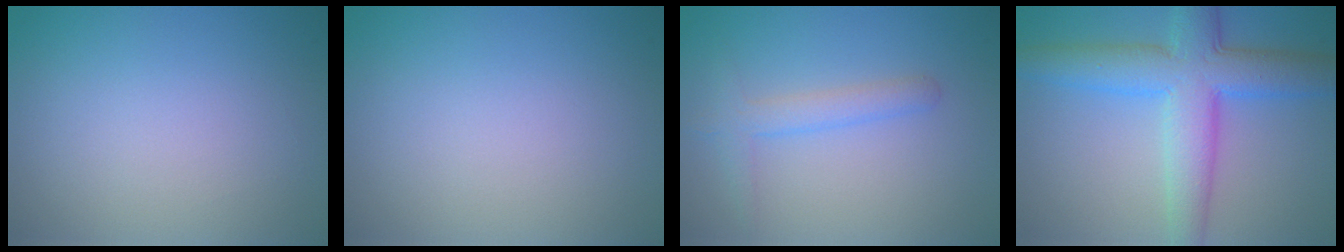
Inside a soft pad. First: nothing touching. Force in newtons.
{"total": 0.0}
{"total": 2.1, "press": 2.1, "slide": 0.1}
{"total": 7.6, "press": 7.6, "slide": 0.1}